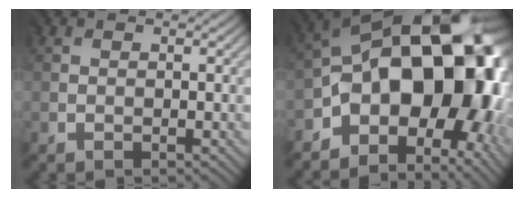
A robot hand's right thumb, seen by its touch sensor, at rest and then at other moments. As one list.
[{"total": 17.8, "force": [-2.6, 11.2, 13.6], "torque": [-0.204, -0.010, -0.039]}]